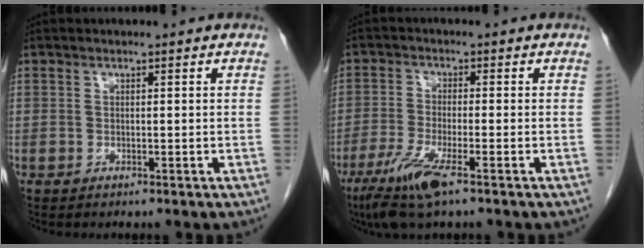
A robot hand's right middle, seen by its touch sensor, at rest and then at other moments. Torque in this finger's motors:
{"motor_torque": [1.34, -0.80, 0.49, 0.13]}